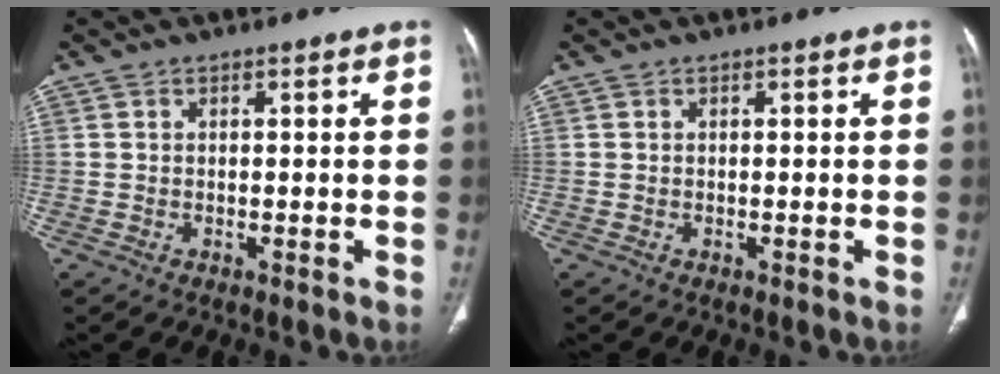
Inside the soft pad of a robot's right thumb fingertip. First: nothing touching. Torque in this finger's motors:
{"motor_torque": [0.02, 0.02, -0.25, -0.24, -0.07]}